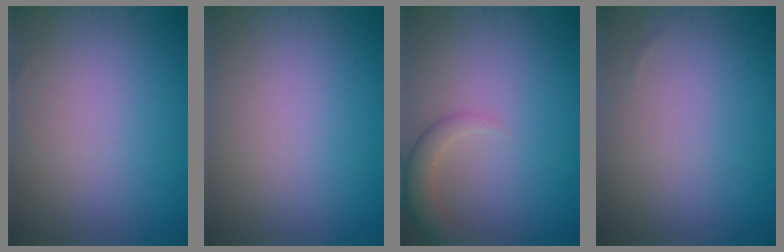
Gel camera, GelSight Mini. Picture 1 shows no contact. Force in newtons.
{"total": 0.0}
{"total": 2.5, "press": 2.5, "slide": 0.2}
{"total": 0.0}